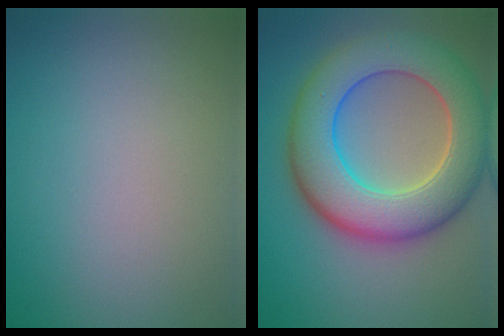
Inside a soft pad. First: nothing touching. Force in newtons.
{"total": 10.4, "press": 10.4, "slide": 0.8}